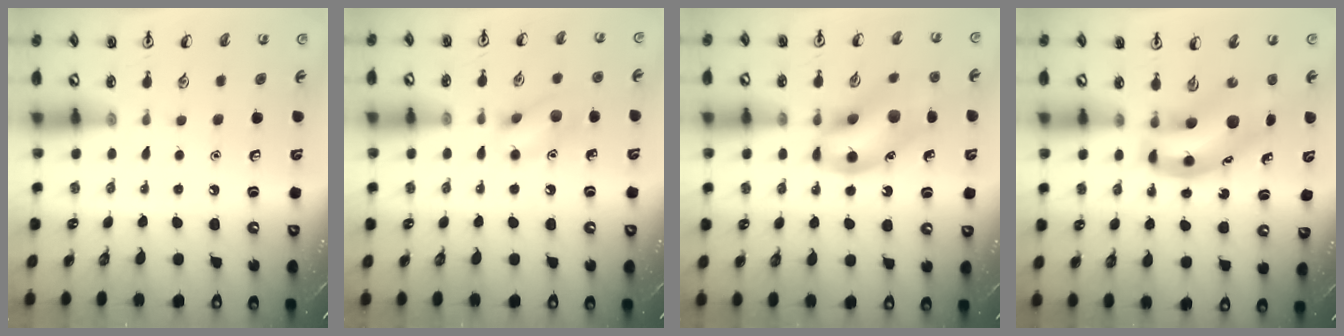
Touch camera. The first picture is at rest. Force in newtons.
{"total": 8.9, "press": 8.9, "slide": 1.1}
{"total": 13.6, "press": 13.5, "slide": 1.5}
{"total": 9.2, "press": 8.9, "slide": 2.6}